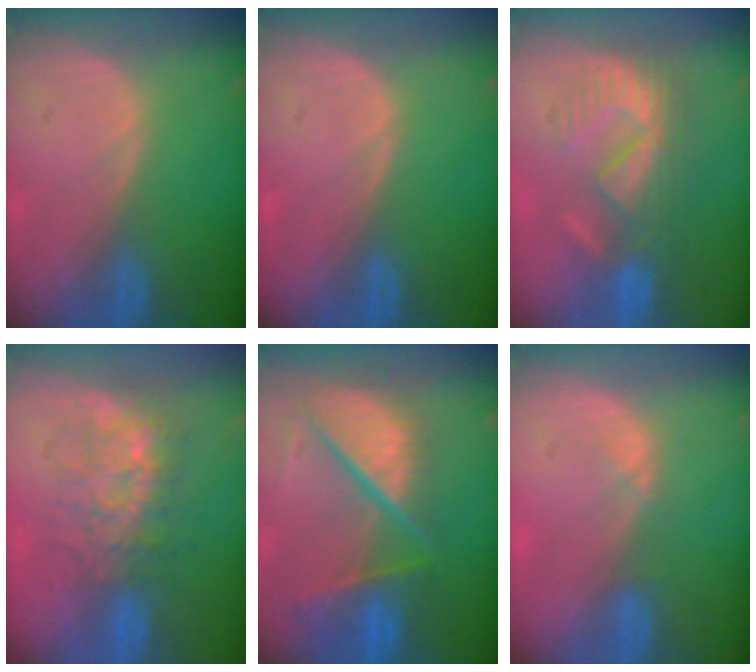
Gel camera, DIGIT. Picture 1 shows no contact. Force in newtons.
{"total": 0.0}
{"total": 8.9, "press": 8.1, "slide": 3.6}
{"total": 8.1, "press": 7.5, "slide": 3.2}
{"total": 11.7, "press": 9.8, "slide": 6.5}
{"total": 1.4, "press": 1.2, "slide": 0.7}